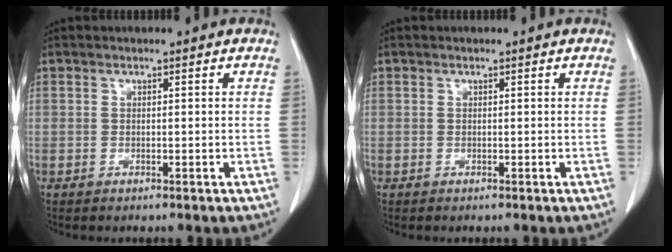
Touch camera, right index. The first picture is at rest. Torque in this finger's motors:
{"motor_torque": [0.00, 0.00, 0.00, 0.00]}